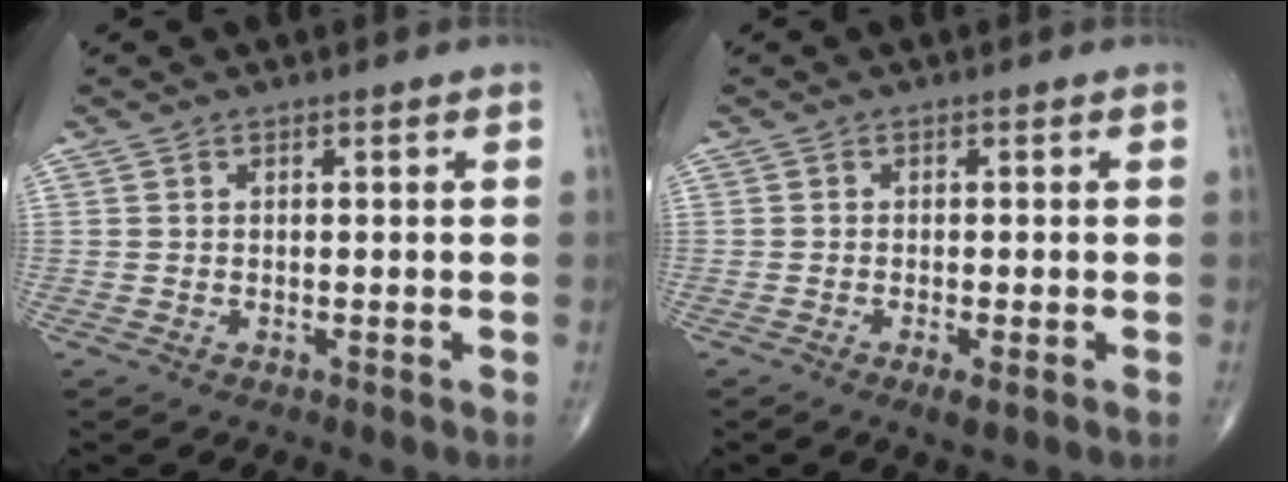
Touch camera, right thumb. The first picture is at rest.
{"total": 2.0, "force": [-0.9, 0.3, 1.7], "torque": [-0.034, -0.007, -0.018]}